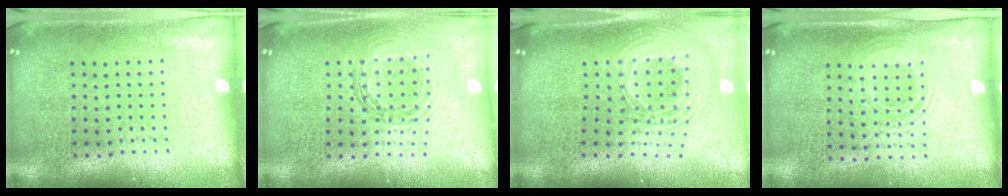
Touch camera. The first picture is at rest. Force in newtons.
{"total": 0.9, "press": 0.9, "slide": 0.1}
{"total": 2.7, "press": 1.8, "slide": 2.0}
{"total": 1.4, "press": 1.2, "slide": 0.7}